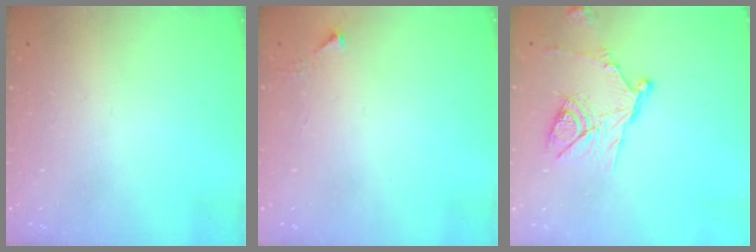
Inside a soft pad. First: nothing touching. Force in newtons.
{"total": 3.1, "press": 3.1, "slide": 0.4}
{"total": 12.8, "press": 12.8, "slide": 0.8}